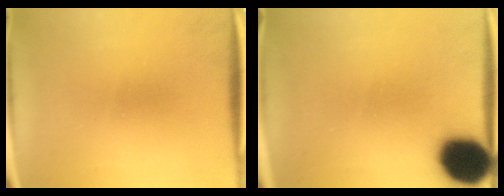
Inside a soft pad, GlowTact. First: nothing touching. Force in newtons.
{"total": 16.4}